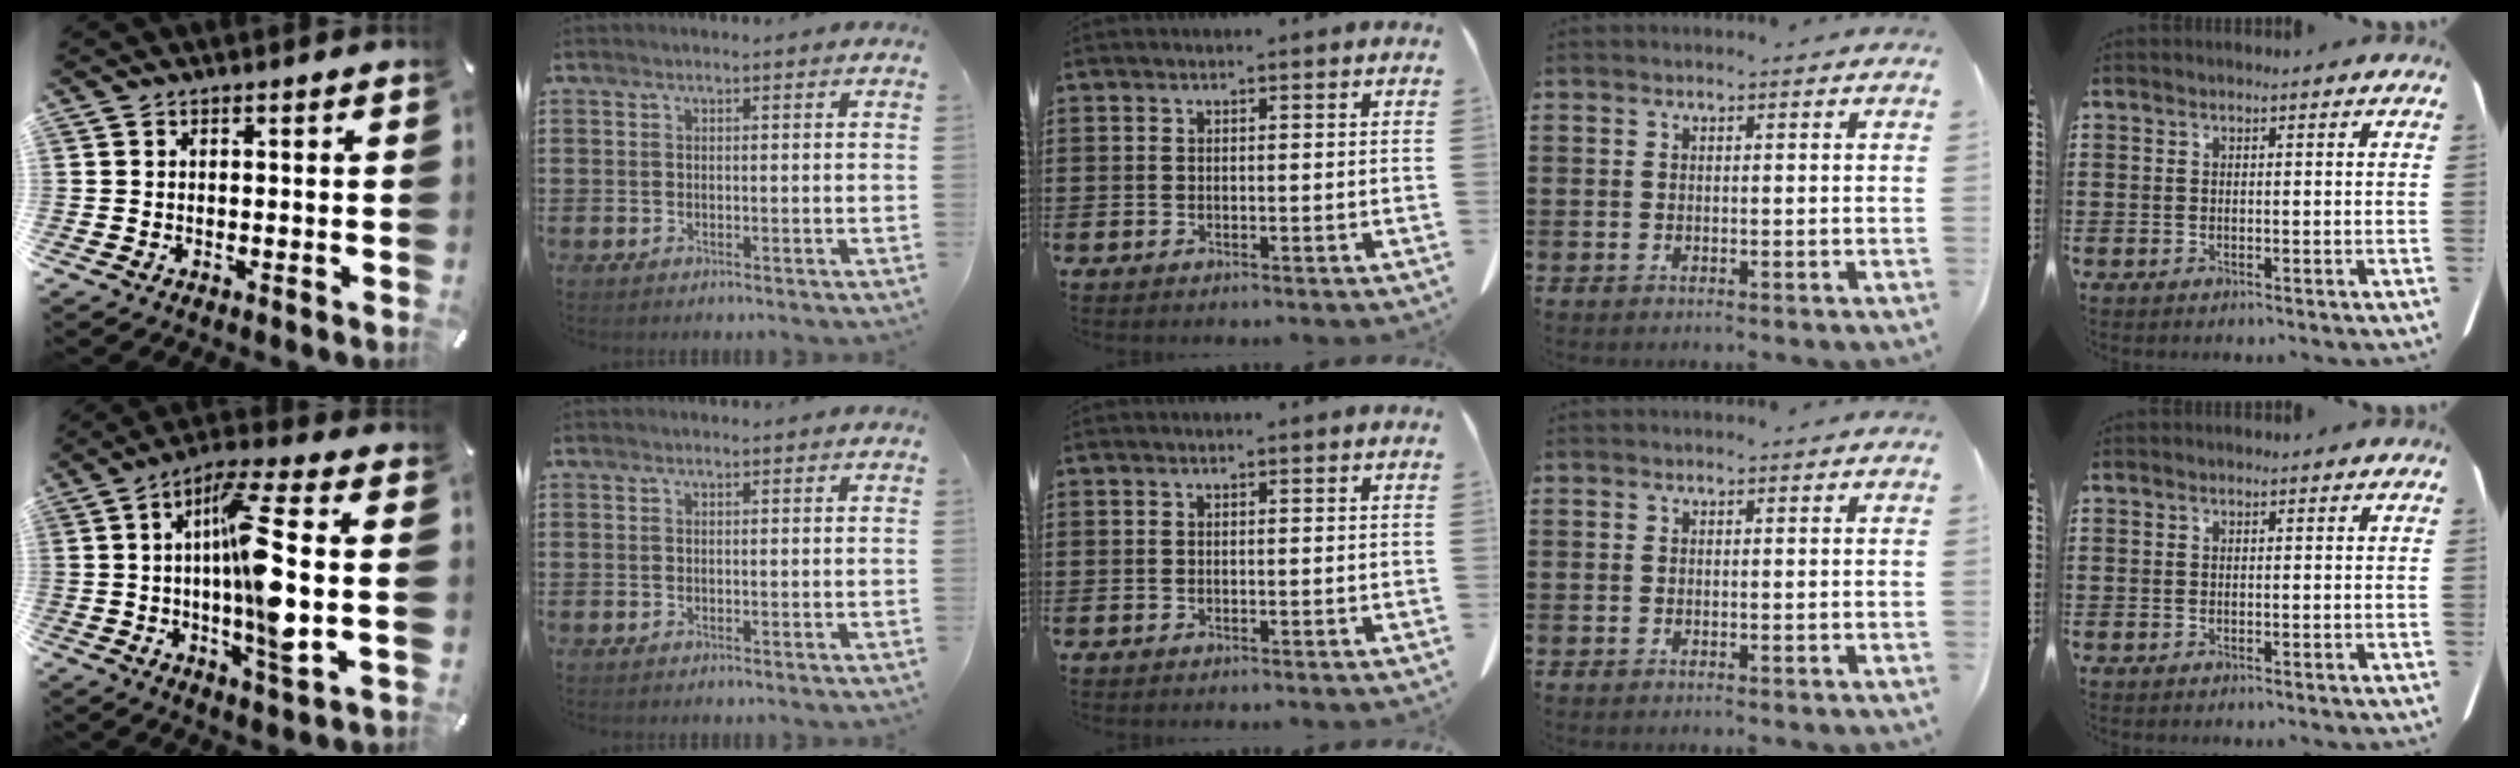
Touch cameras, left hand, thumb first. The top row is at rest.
{"thumb": {"total": 16.2, "force": [0.2, 3.0, 15.9], "torque": [-0.287, -0.013, -0.005]}}